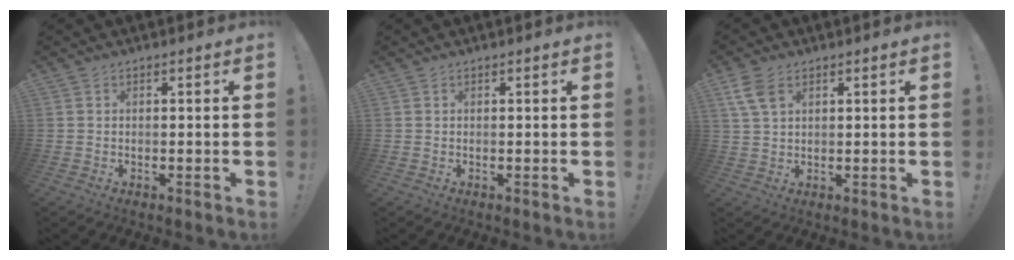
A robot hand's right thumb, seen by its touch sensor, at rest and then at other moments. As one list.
[{"total": 0.0}, {"total": 6.3, "force": [3.0, 3.6, 4.3], "torque": [-0.092, -0.002, 0.060]}]